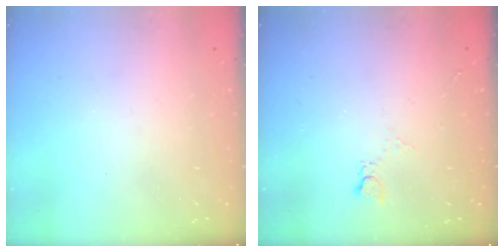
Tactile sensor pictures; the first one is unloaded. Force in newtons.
{"total": 2.5, "press": 2.5, "slide": 0.4}